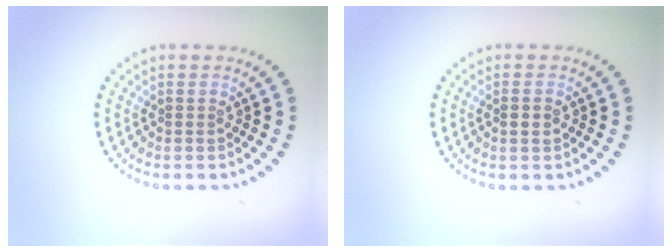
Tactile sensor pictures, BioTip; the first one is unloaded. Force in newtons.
{"total": 1.2, "press": 1.1, "slide": 0.3}